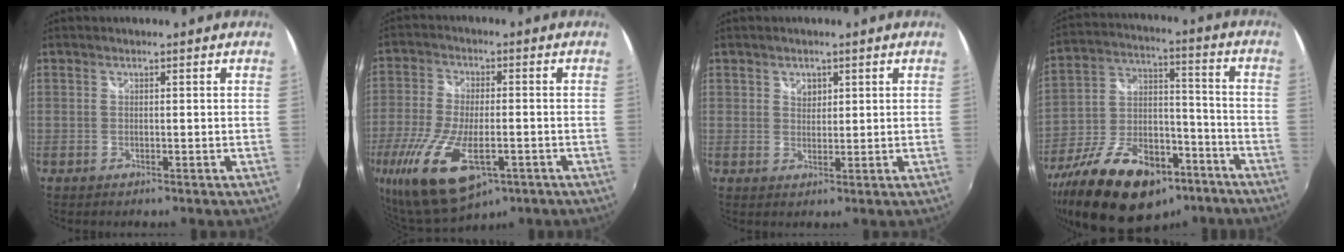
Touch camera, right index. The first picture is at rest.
{"total": 18.7, "force": [-7.9, 8.1, 14.9], "torque": [-0.327, -0.054, -0.131]}
{"total": 2.3, "force": [1.1, 1.9, 0.6], "torque": [-0.004, 0.003, 0.019]}
{"total": 25.4, "force": [-15.9, 12.8, 15.1], "torque": [-0.290, -0.005, -0.246]}